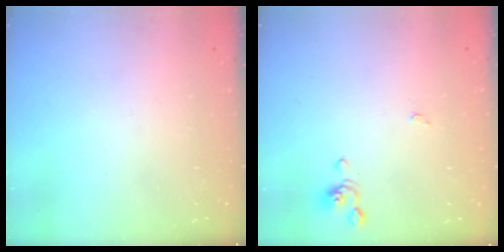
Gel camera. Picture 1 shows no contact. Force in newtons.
{"total": 0.0}